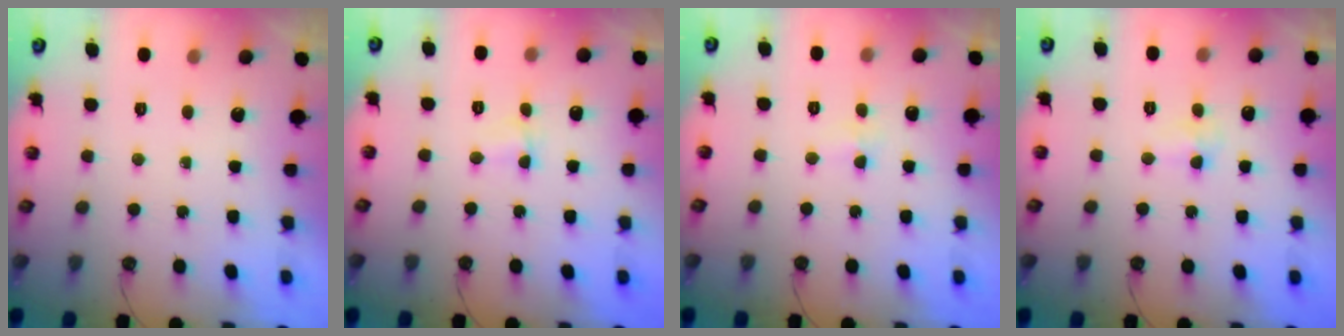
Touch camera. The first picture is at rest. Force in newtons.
{"total": 2.2, "press": 2.1, "slide": 0.5}
{"total": 4.1, "press": 2.4, "slide": 3.4}
{"total": 3.9, "press": 3.9, "slide": 0.6}